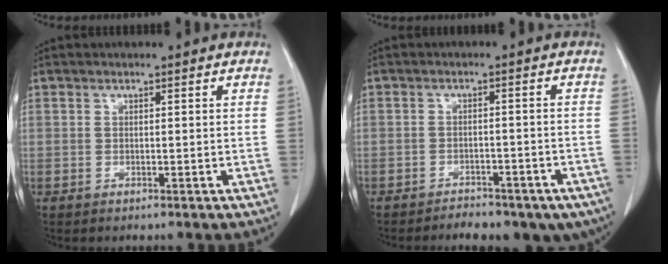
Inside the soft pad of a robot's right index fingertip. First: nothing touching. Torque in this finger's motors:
{"motor_torque": [1.04, -1.10, 0.46, 0.05]}